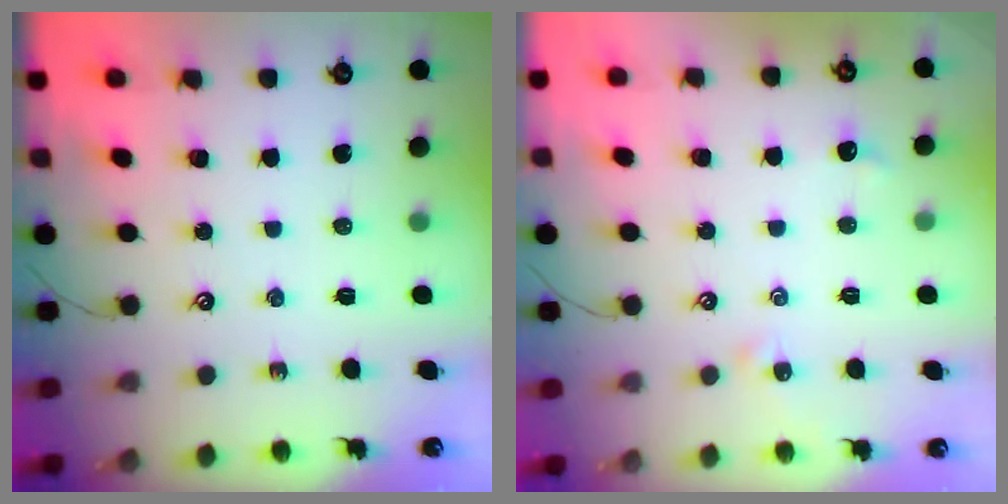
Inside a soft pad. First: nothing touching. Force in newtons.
{"total": 2.0, "press": 1.9, "slide": 0.5}